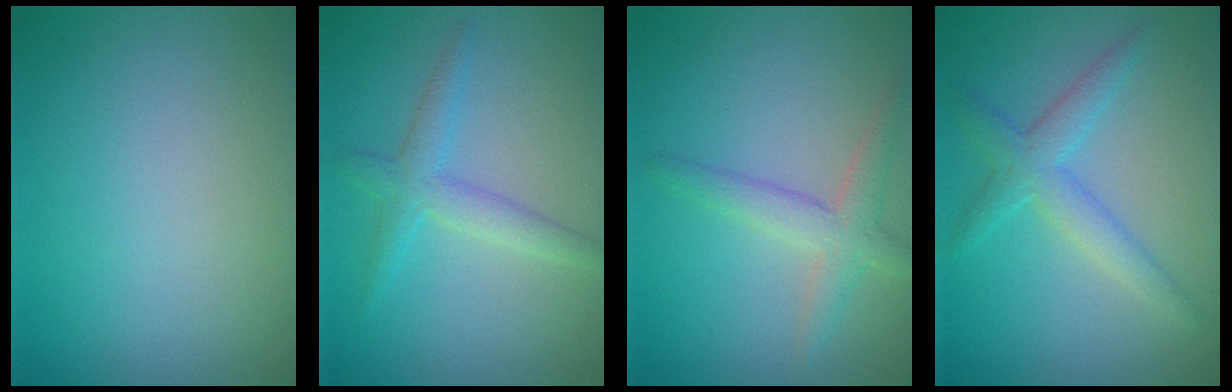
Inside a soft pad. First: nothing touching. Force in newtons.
{"total": 2.6, "press": 2.6, "slide": 0.1}
{"total": 2.8, "press": 2.7, "slide": 0.3}
{"total": 3.0, "press": 3.0, "slide": 0.1}